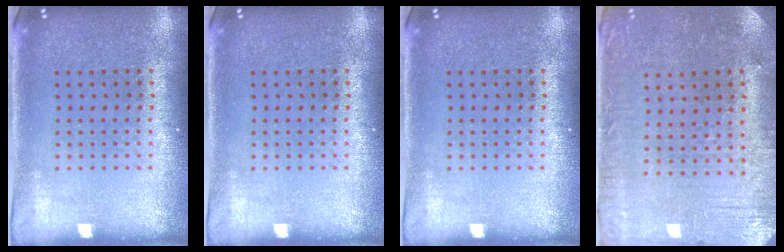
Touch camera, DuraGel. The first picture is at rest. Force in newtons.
{"total": 0.0}
{"total": 0.0}
{"total": 0.7, "press": 0.6, "slide": 0.4}